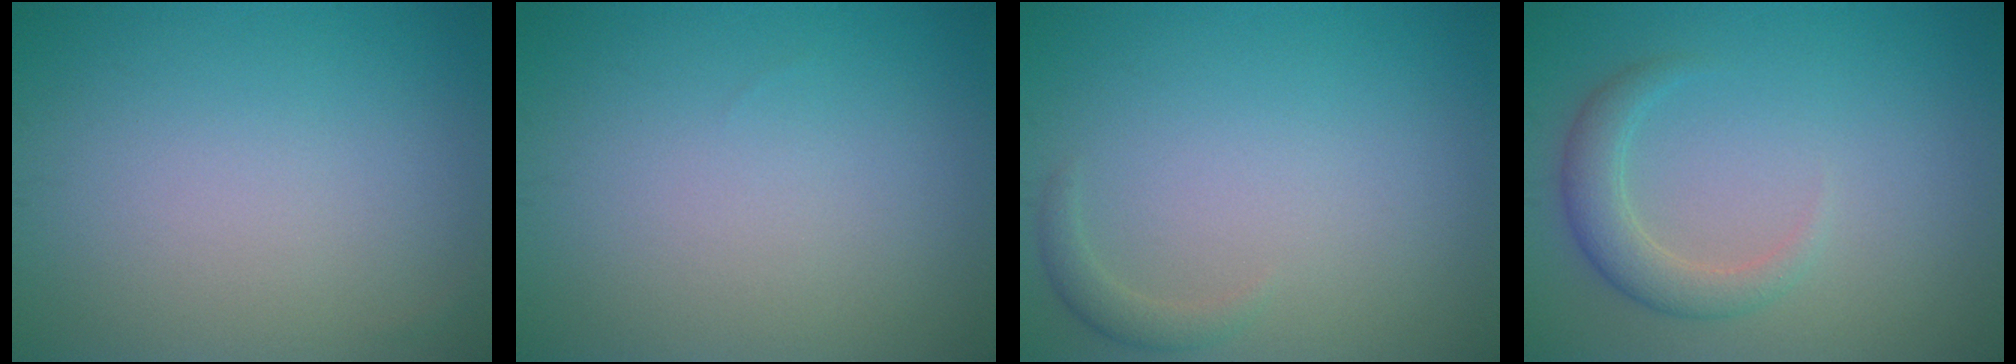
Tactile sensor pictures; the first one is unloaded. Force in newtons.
{"total": 0.0}
{"total": 1.2, "press": 1.2, "slide": 0.2}
{"total": 2.8, "press": 2.8, "slide": 0.2}